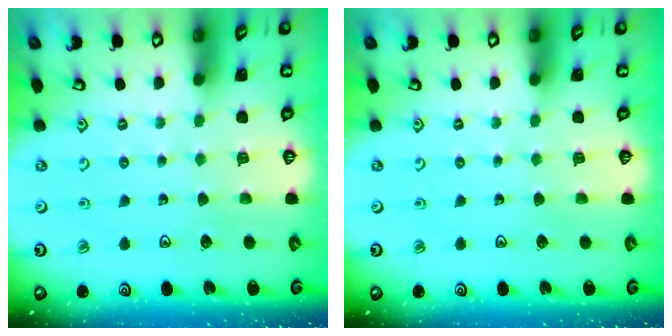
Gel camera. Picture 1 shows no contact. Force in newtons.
{"total": 0.0}